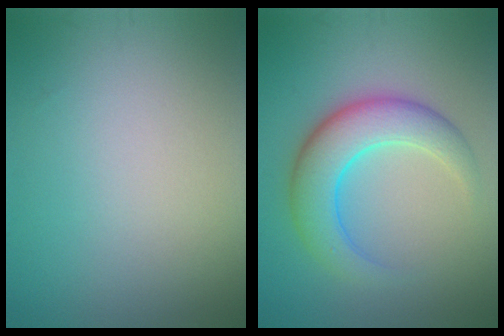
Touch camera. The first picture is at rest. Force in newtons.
{"total": 6.2, "press": 6.2, "slide": 0.1}